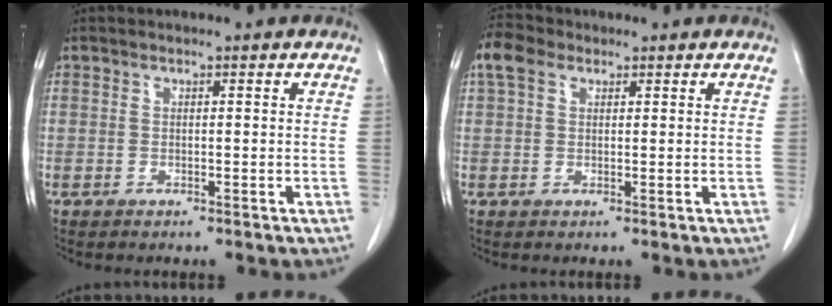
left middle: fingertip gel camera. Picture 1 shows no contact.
{"total": 4.0, "force": [2.1, 2.6, 2.2], "torque": [-0.052, 0.024, 0.044]}